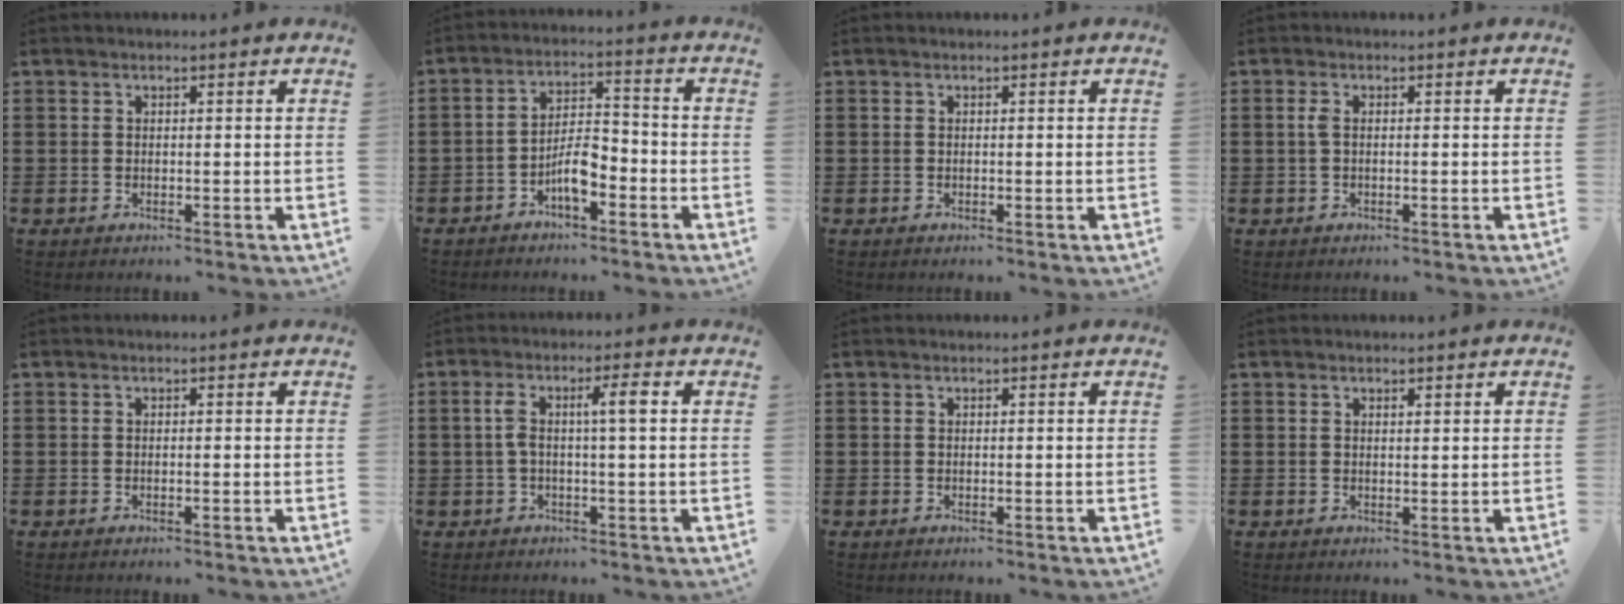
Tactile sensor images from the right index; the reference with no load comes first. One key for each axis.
{"total": 5.5, "fx": -2.9, "fy": 1.9, "fz": 4.2, "tx": -0.085, "ty": 0.008, "tz": -0.058}
{"total": 0.0}
{"total": 1.3, "fx": -0.2, "fy": 0.3, "fz": 1.2, "tx": -0.024, "ty": 0.000, "tz": -0.004}
{"total": 0.0}
{"total": 5.1, "fx": 0.5, "fy": 0.8, "fz": 5.0, "tx": -0.095, "ty": 0.007, "tz": 0.003}
{"total": 0.0}
{"total": 0.7, "fx": 0.6, "fy": 0.2, "fz": 0.4, "tx": -0.008, "ty": 0.002, "tz": 0.010}